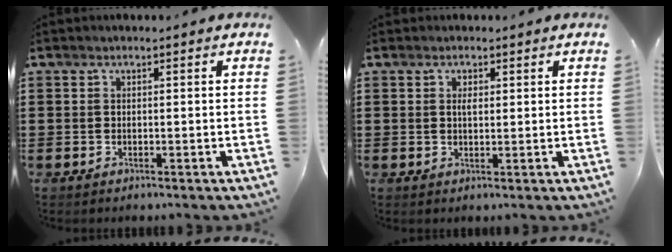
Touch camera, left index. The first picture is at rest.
{"total": 1.3, "force": [0.5, 0.7, 1.0], "torque": [-0.023, 0.004, 0.009]}